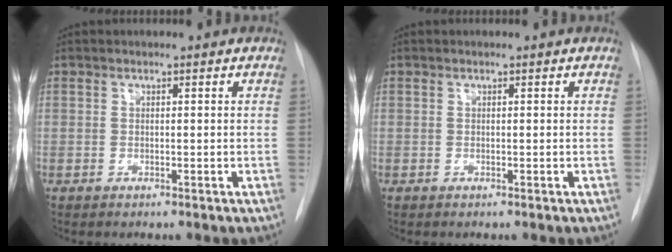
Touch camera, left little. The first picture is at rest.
{"total": 0.0}